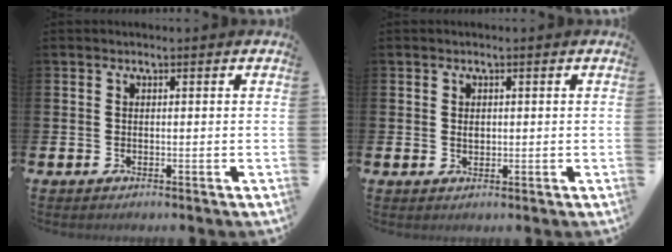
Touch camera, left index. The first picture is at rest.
{"total": 1.0, "force": [0.3, 0.7, 0.6], "torque": [0.003, -0.001, 0.002]}